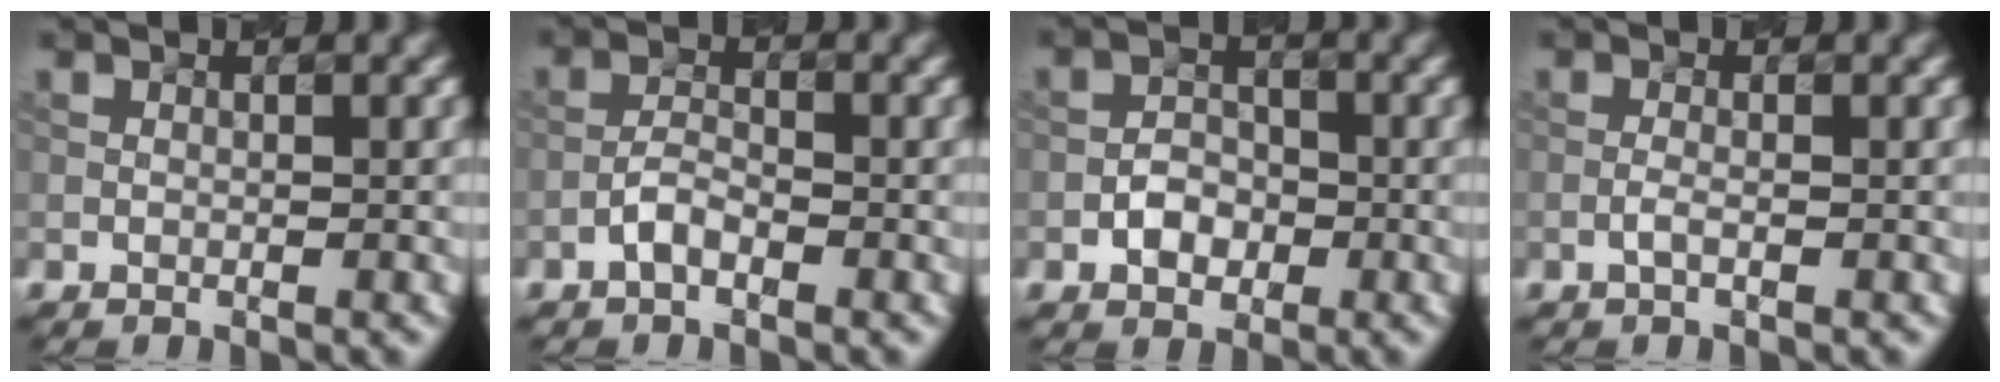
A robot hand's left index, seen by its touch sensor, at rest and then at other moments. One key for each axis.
{"total": 1.8, "fx": -1.1, "fy": 0.7, "fz": 1.2, "tx": -0.025, "ty": 0.007, "tz": -0.026}
{"total": 2.4, "fx": -1.0, "fy": 1.8, "fz": 1.3, "tx": -0.020, "ty": 0.006, "tz": -0.019}
{"total": 1.0, "fx": -0.4, "fy": 0.3, "fz": 0.9, "tx": -0.017, "ty": 0.003, "tz": -0.011}